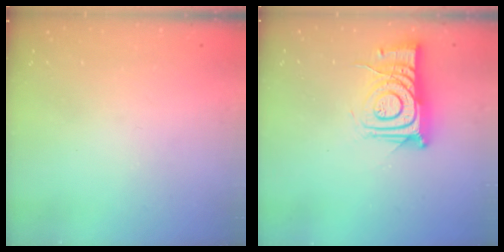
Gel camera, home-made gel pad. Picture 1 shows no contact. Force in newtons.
{"total": 12.7, "press": 12.7, "slide": 0.6}